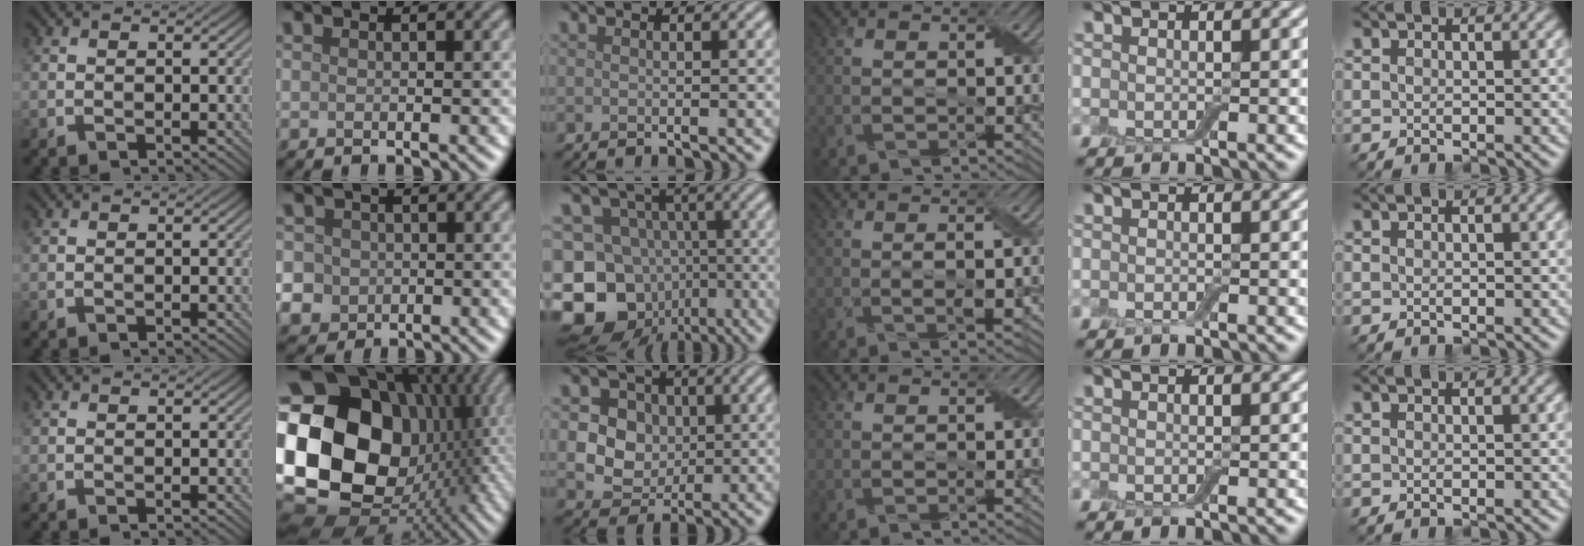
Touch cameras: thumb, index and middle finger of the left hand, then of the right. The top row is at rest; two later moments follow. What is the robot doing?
{"motion": "fold", "object": "aluminum foil"}